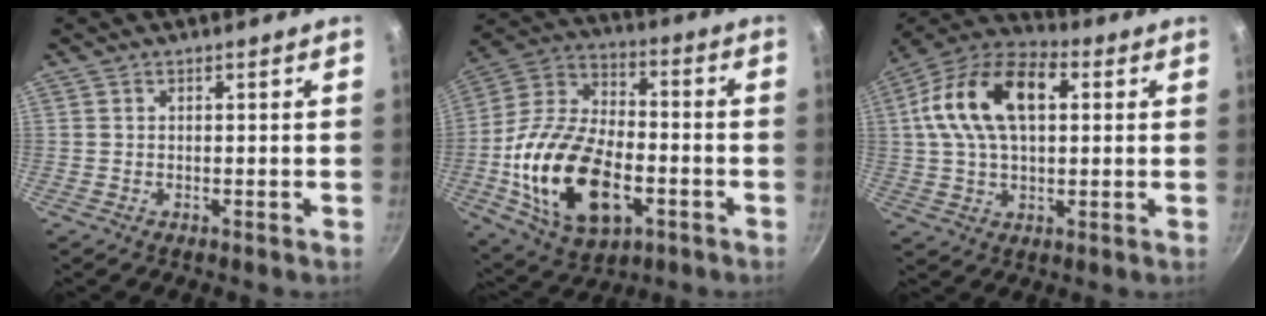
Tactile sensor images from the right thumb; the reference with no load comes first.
{"total": 24.1, "force": [-6.1, 14.2, 18.5], "torque": [-0.338, 0.029, -0.106]}
{"total": 18.0, "force": [3.7, 10.6, 14.1], "torque": [-0.240, 0.026, 0.048]}